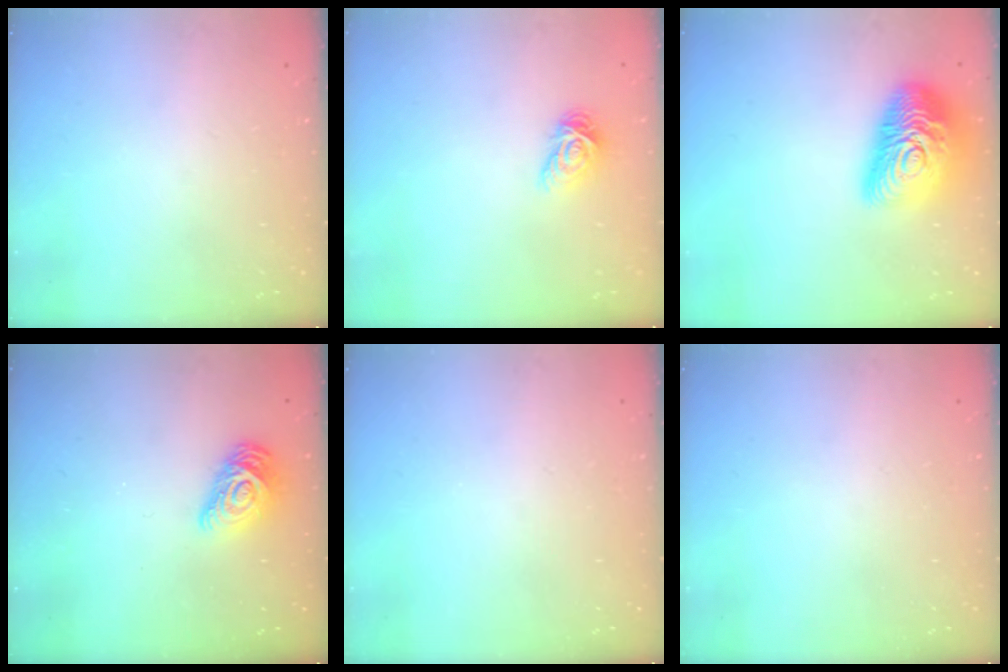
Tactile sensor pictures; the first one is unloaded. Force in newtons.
{"total": 5.1, "press": 5.1, "slide": 0.3}
{"total": 19.6, "press": 19.5, "slide": 1.0}
{"total": 11.3, "press": 11.3, "slide": 0.4}
{"total": 0.0}
{"total": 0.0}